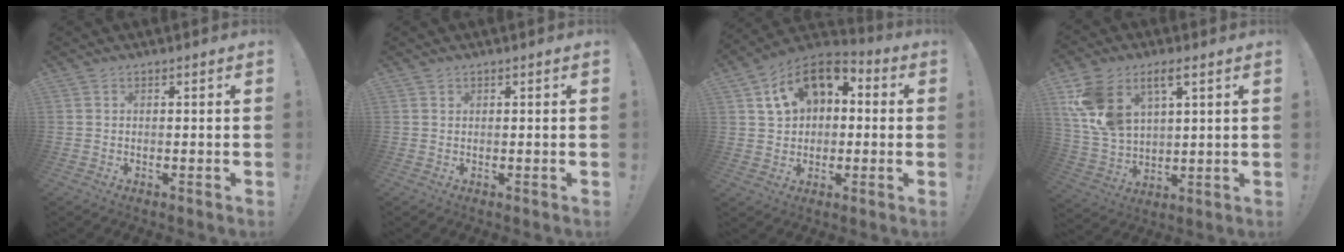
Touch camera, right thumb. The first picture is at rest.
{"total": 0.5, "force": [0.4, 0.4, 0.0], "torque": [0.004, -0.002, 0.007]}
{"total": 14.5, "force": [5.5, 10.6, 8.3], "torque": [-0.126, -0.007, 0.107]}
{"total": 12.4, "force": [6.3, 7.2, 7.9], "torque": [-0.159, -0.024, 0.121]}